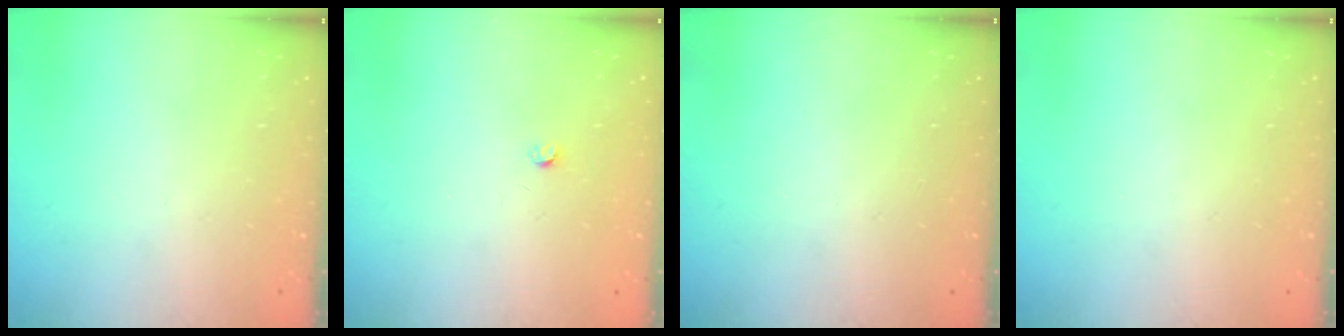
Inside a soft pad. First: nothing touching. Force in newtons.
{"total": 2.5, "press": 2.5, "slide": 0.4}
{"total": 0.0}
{"total": 0.0}